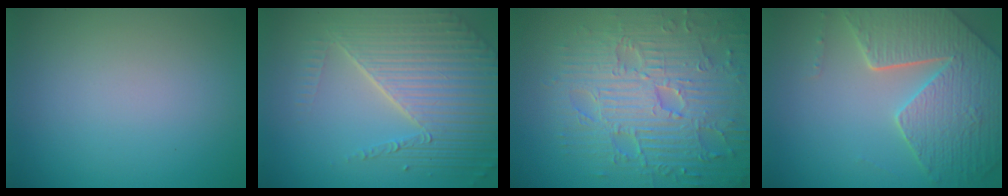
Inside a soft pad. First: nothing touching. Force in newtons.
{"total": 8.0, "press": 5.5, "slide": 5.9}
{"total": 9.5, "press": 6.8, "slide": 6.6}
{"total": 7.6, "press": 5.7, "slide": 5.1}